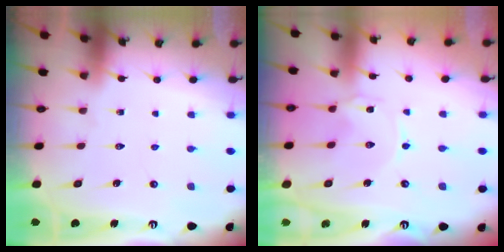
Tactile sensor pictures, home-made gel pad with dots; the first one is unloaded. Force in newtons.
{"total": 0.0}